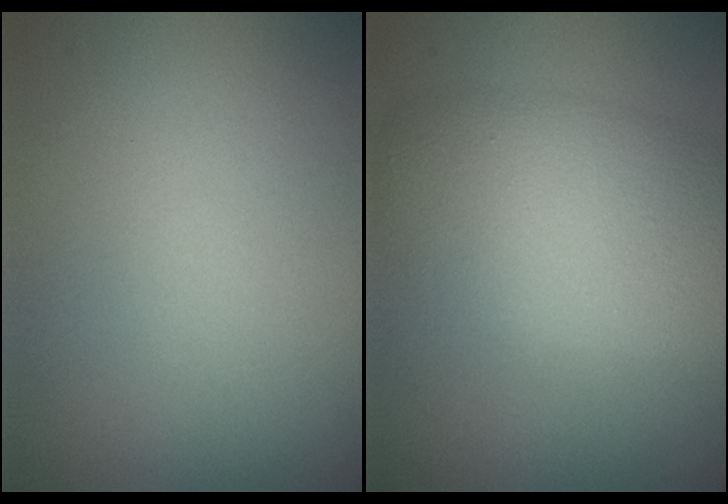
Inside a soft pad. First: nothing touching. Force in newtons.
{"total": 7.3, "press": 7.3, "slide": 0.5}